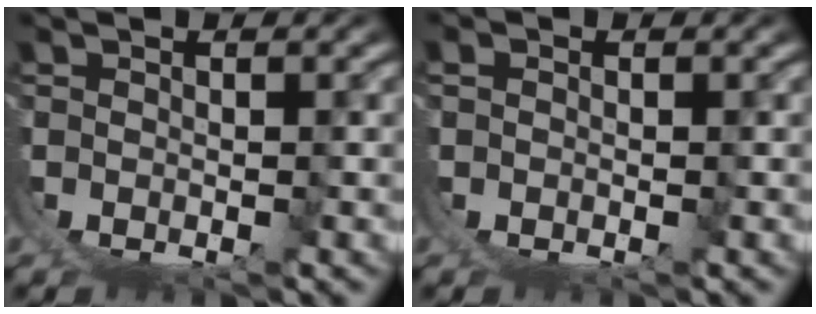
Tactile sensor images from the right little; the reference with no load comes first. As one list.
[{"total": 0.8, "force": [-0.5, 0.6, -0.1], "torque": [0.002, -0.001, -0.012]}]